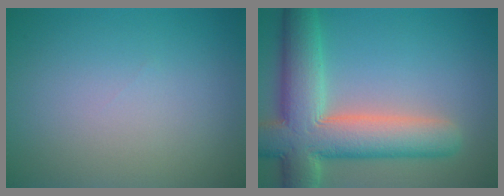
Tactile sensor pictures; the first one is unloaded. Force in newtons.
{"total": 10.3, "press": 10.2, "slide": 0.6}